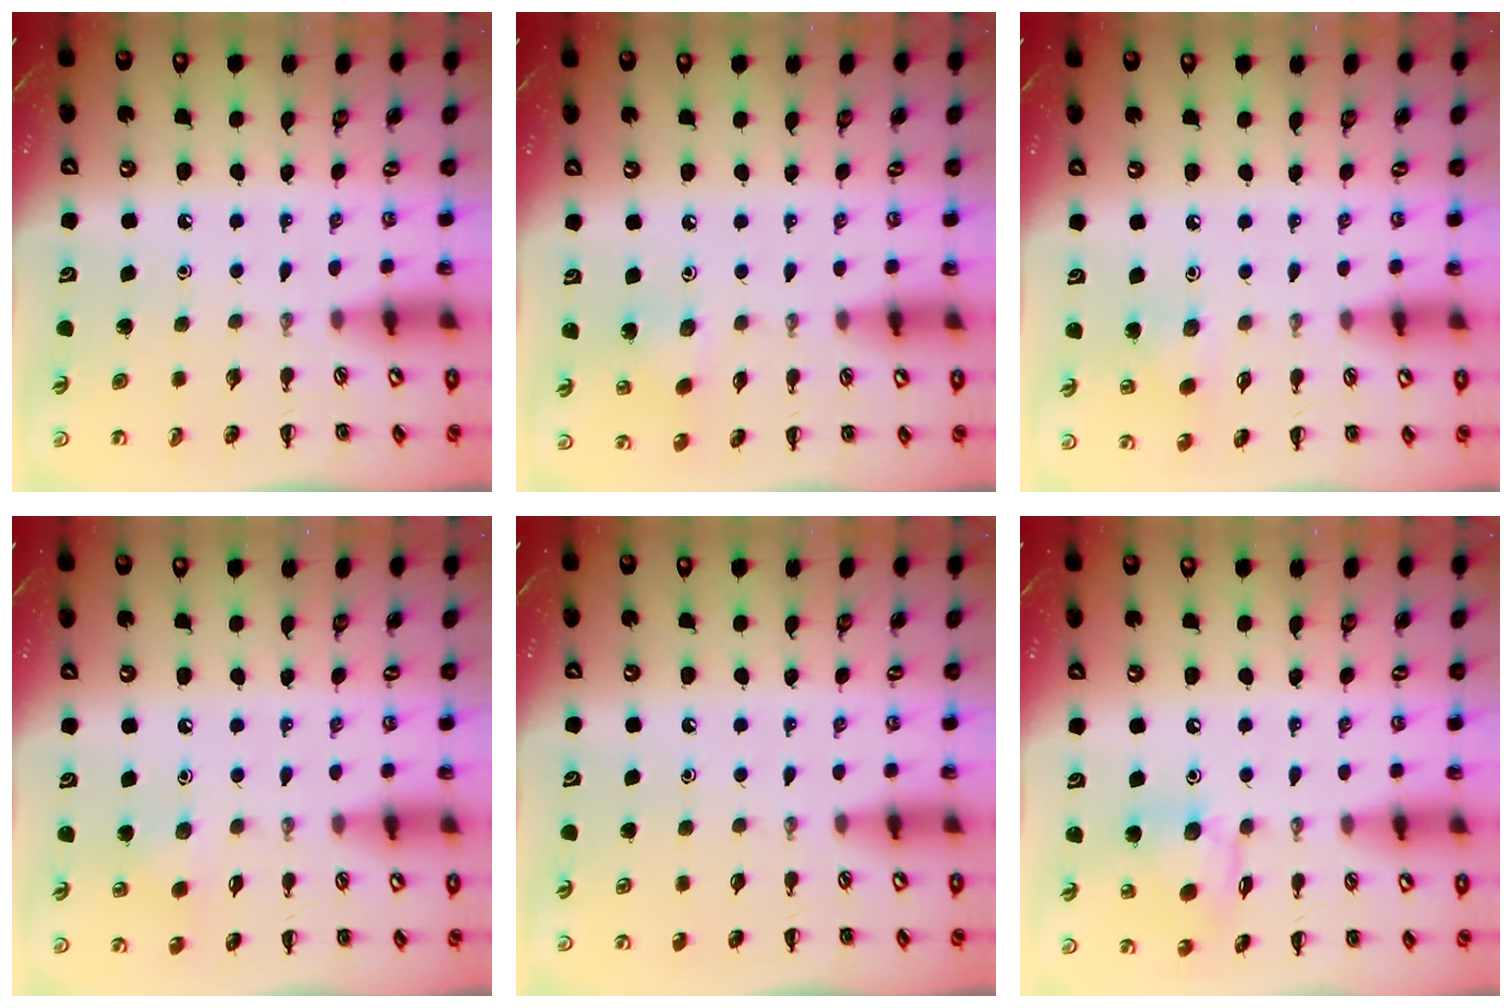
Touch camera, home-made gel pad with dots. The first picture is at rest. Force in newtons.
{"total": 3.4, "press": 3.3, "slide": 0.9}
{"total": 4.6, "press": 4.4, "slide": 1.4}
{"total": 6.0, "press": 5.9, "slide": 1.3}
{"total": 0.0}
{"total": 10.4, "press": 10.3, "slide": 1.5}